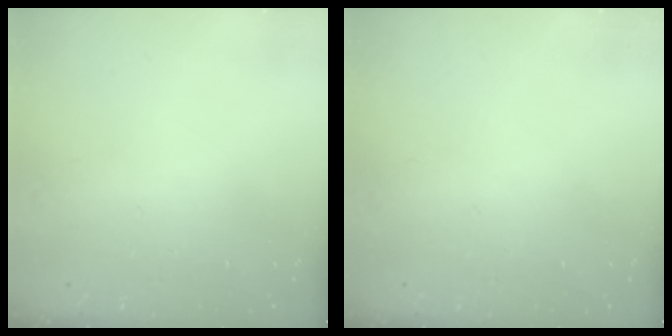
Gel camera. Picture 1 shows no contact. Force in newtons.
{"total": 0.0}